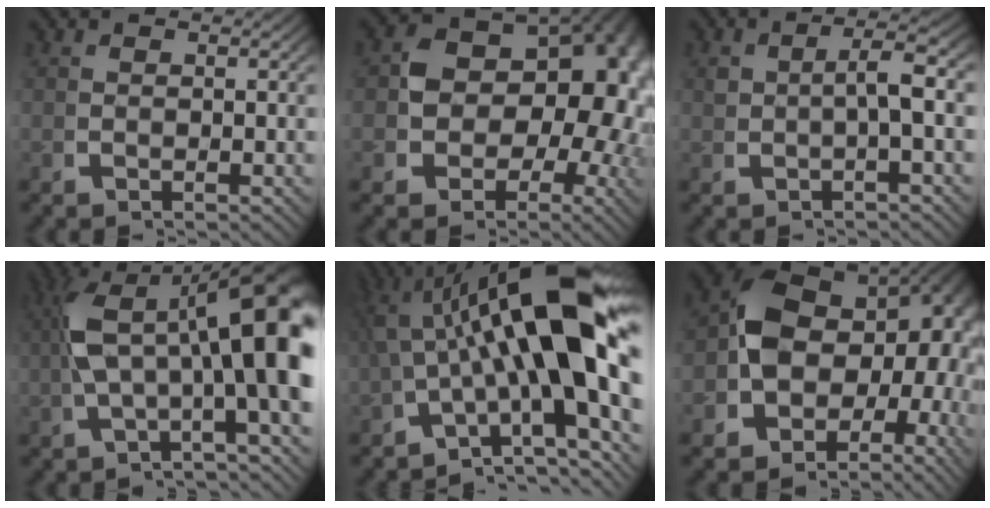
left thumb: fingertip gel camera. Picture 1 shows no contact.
{"total": 15.8, "force": [0.6, 11.6, 10.7], "torque": [-0.166, -0.019, 0.006]}
{"total": 3.3, "force": [0.1, 1.5, 3.0], "torque": [-0.062, 0.004, 0.006]}
{"total": 14.5, "force": [0.6, 6.7, 12.9], "torque": [-0.200, -0.007, 0.011]}
{"total": 20.5, "force": [0.5, 10.4, 17.7], "torque": [-0.288, -0.021, 0.016]}
{"total": 15.6, "force": [-1.1, 11.3, 10.6], "torque": [-0.196, -0.038, -0.013]}